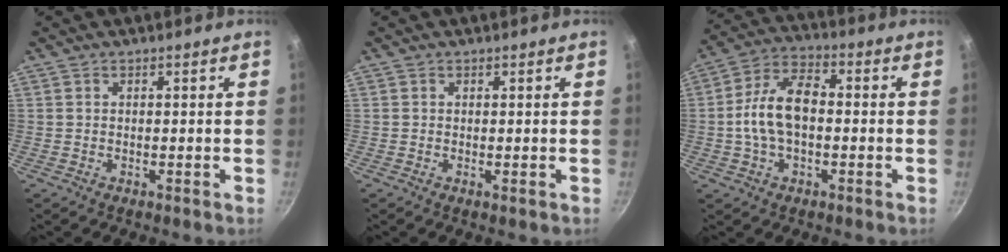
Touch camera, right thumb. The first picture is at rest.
{"total": 0.0}
{"total": 11.4, "force": [-0.7, 6.7, 9.2], "torque": [-0.159, 0.037, -0.024]}